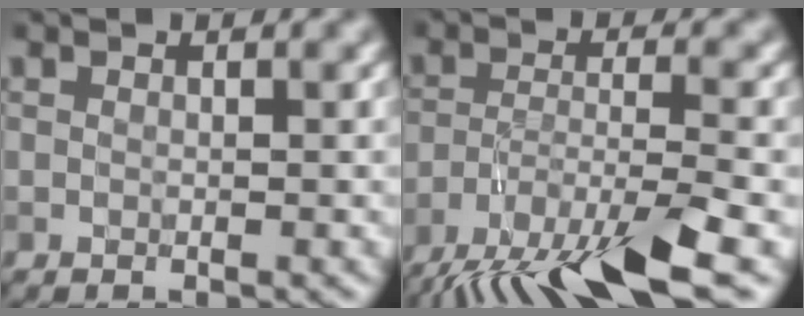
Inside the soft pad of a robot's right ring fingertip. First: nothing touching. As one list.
[{"total": 9.5, "force": [-6.8, 2.2, 6.3], "torque": [-0.119, -0.014, -0.125]}]